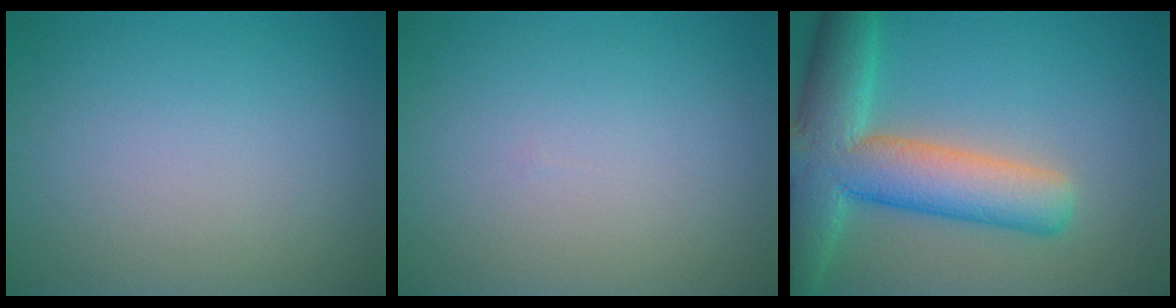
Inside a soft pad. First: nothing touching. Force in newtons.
{"total": 0.0}
{"total": 10.0, "press": 9.9, "slide": 0.8}